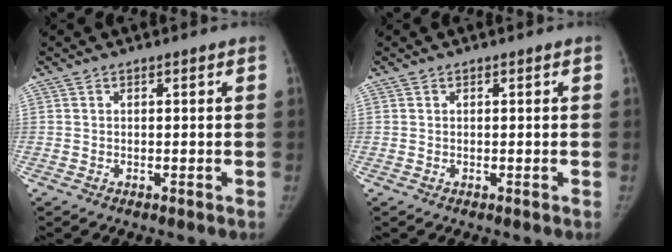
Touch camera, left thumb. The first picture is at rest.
{"total": 0.0}